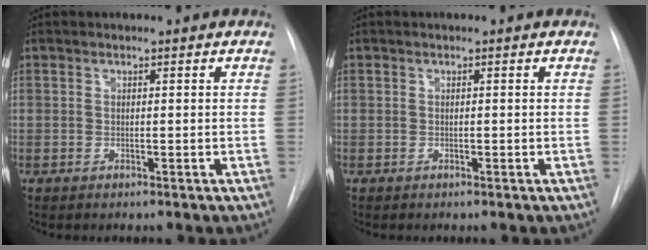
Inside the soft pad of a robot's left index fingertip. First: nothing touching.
{"total": 0.0}